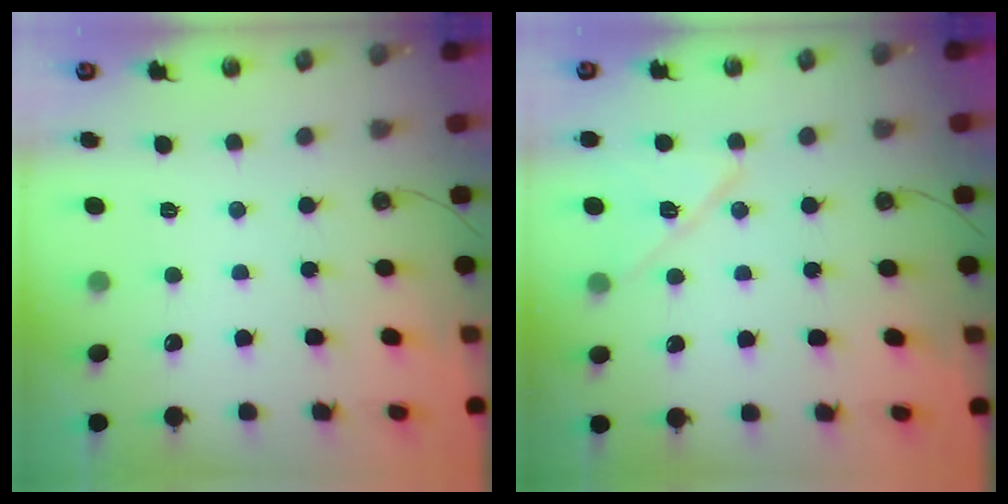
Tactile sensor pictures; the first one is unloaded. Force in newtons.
{"total": 11.2, "press": 11.2, "slide": 0.6}